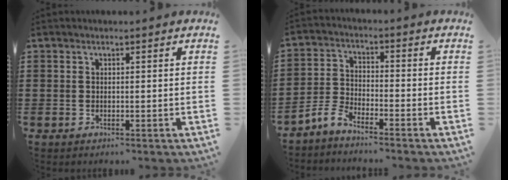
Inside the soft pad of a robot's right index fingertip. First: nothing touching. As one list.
[{"total": 4.0, "force": [-3.8, 0.5, 1.3], "torque": [-0.046, 0.003, -0.083]}]